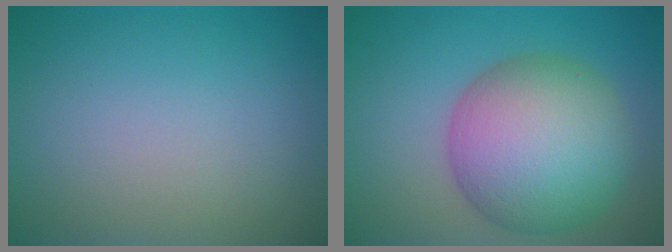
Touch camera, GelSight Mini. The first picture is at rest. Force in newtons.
{"total": 11.2, "press": 11.2, "slide": 0.5}